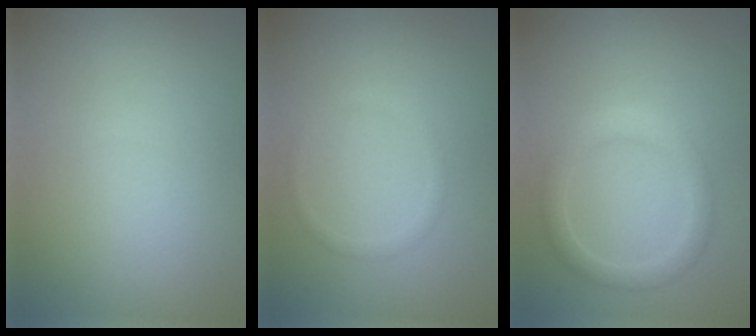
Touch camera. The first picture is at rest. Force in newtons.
{"total": 1.0, "press": 1.0, "slide": 0.1}
{"total": 2.7, "press": 2.7, "slide": 0.1}